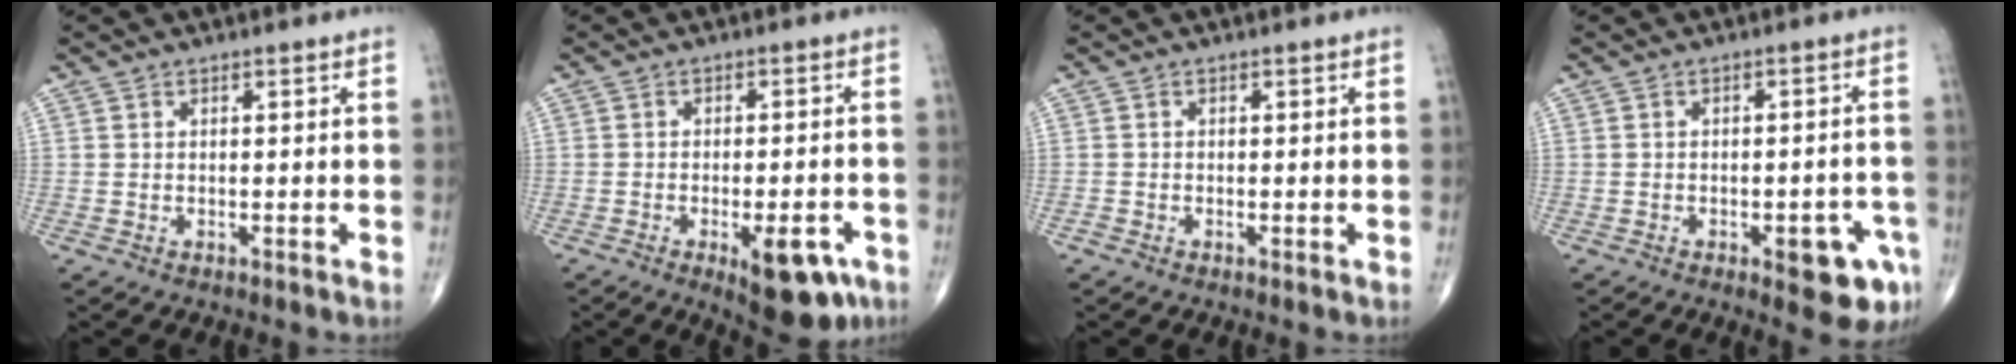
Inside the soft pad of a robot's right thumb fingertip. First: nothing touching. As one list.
[{"total": 10.6, "force": [-5.0, 4.2, 8.3], "torque": [-0.092, 0.013, -0.060]}, {"total": 0.6, "force": [-0.4, 0.3, 0.4], "torque": [-0.007, -0.001, -0.011]}, {"total": 8.4, "force": [-3.8, 3.1, 6.8], "torque": [-0.065, 0.019, -0.040]}]